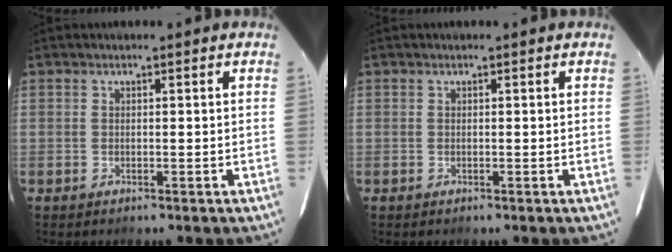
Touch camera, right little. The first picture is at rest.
{"total": 0.0}